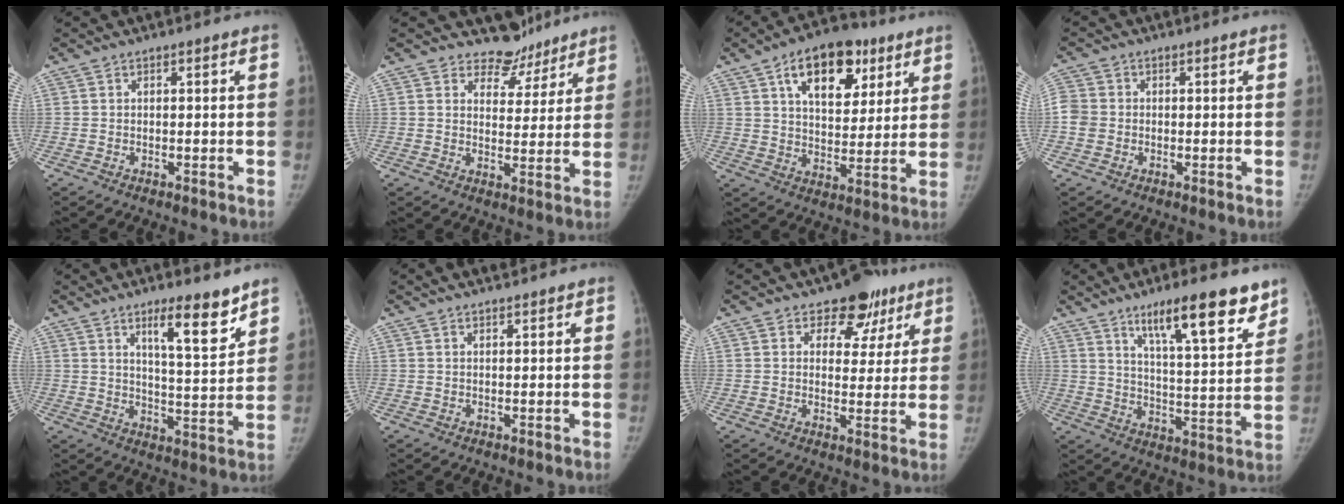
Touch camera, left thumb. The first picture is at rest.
{"total": 6.5, "force": [5.5, 3.3, -0.2], "torque": [0.036, -0.049, 0.081]}
{"total": 16.9, "force": [8.3, 9.9, 11.0], "torque": [-0.118, -0.017, 0.131]}
{"total": 4.5, "force": [-0.5, 4.1, 1.9], "torque": [-0.038, 0.008, -0.013]}
{"total": 10.3, "force": [6.9, 2.2, 7.3], "torque": [-0.093, -0.056, 0.110]}
{"total": 3.7, "force": [3.2, 1.1, 1.7], "torque": [-0.011, 0.005, 0.047]}
{"total": 8.8, "force": [5.7, 6.0, 3.1], "torque": [0.009, -0.022, 0.074]}
{"total": 16.3, "force": [11.0, 3.5, 11.6], "torque": [-0.146, -0.065, 0.177]}